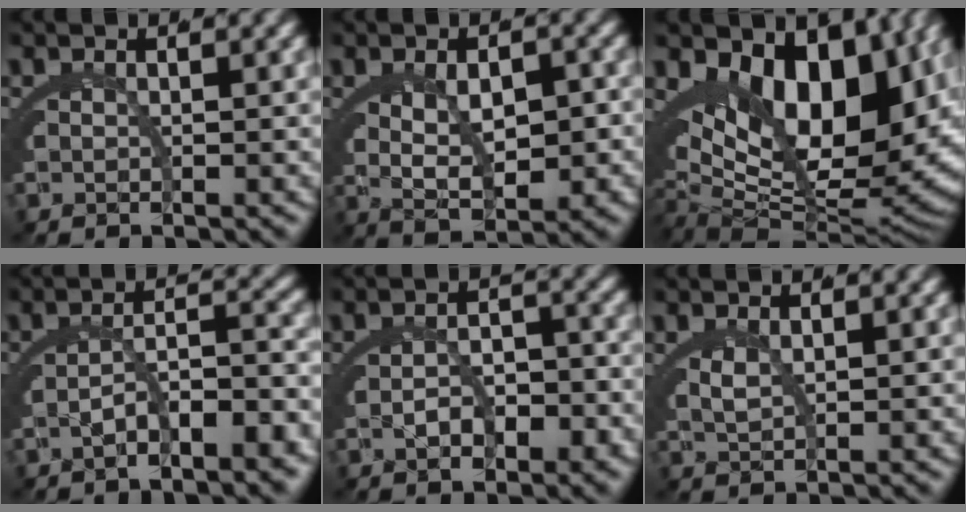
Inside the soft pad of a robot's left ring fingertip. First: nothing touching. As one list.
[{"total": 5.8, "force": [0.2, 3.3, 4.7], "torque": [-0.071, -0.009, 0.012]}, {"total": 18.8, "force": [1.0, 11.3, 15.0], "torque": [-0.255, -0.050, 0.045]}, {"total": 5.0, "force": [-3.6, 1.2, 3.3], "torque": [-0.037, 0.006, -0.058]}, {"total": 2.6, "force": [-1.8, 1.0, 1.7], "torque": [-0.010, 0.001, -0.032]}, {"total": 1.2, "force": [0.8, 0.0, 0.8], "torque": [-0.021, -0.007, 0.025]}]